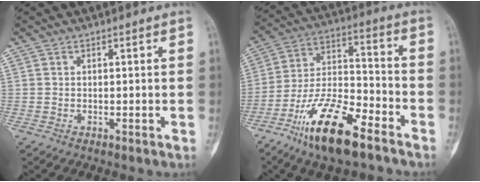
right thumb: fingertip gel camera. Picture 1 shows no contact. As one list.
[{"total": 17.4, "force": [-11.0, 5.5, 12.3], "torque": [-0.219, 0.068, -0.203]}]